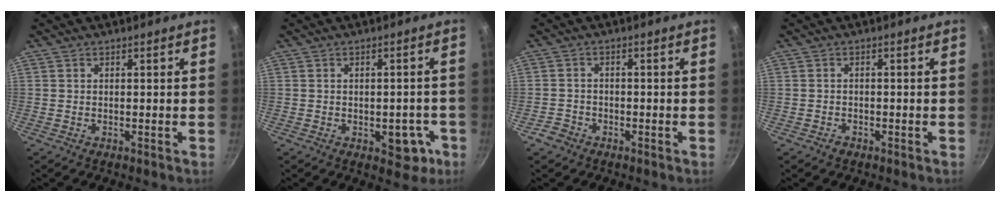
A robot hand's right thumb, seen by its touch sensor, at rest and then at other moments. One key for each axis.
{"total": 6.0, "fx": -2.2, "fy": 3.7, "fz": 4.2, "tx": -0.023, "ty": 0.014, "tz": -0.021}
{"total": 2.8, "fx": -1.9, "fy": 1.9, "fz": 0.6, "tx": -0.008, "ty": 0.023, "tz": -0.033}
{"total": 1.3, "fx": -0.9, "fy": 0.9, "fz": 0.3, "tx": -0.008, "ty": 0.010, "tz": -0.014}